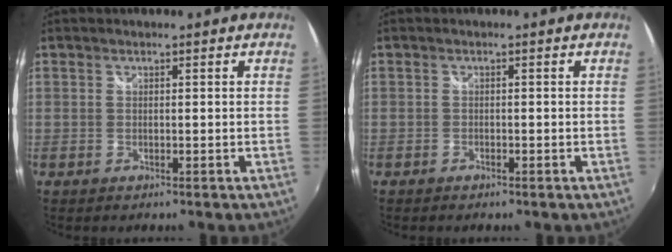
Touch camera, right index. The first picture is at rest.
{"total": 1.4, "force": [-1.2, 0.7, 0.3], "torque": [-0.009, -0.005, -0.020]}